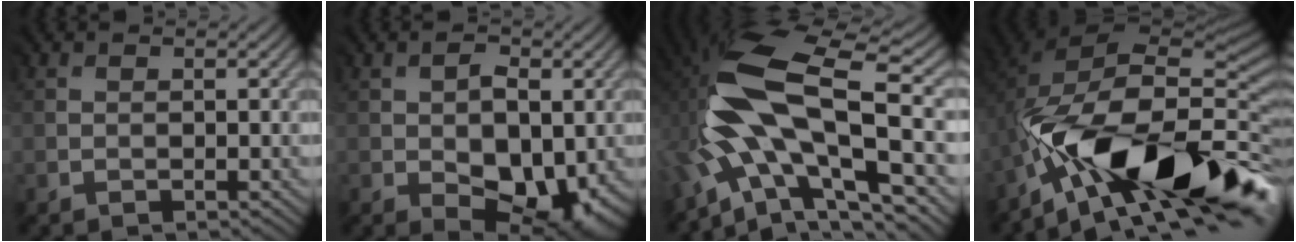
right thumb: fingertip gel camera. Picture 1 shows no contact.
{"total": 8.1, "force": [-1.1, 5.4, 5.9], "torque": [-0.089, -0.014, -0.013]}
{"total": 16.1, "force": [-3.1, 6.6, 14.3], "torque": [-0.279, 0.001, -0.055]}
{"total": 18.9, "force": [-7.9, 8.5, 14.9], "torque": [-0.255, -0.015, -0.123]}